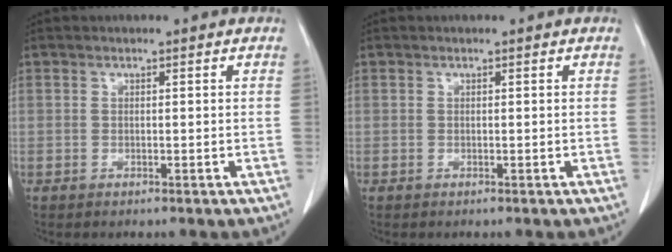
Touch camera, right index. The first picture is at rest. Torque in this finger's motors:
{"motor_torque": [-0.03, 0.00, 0.00, 0.00]}